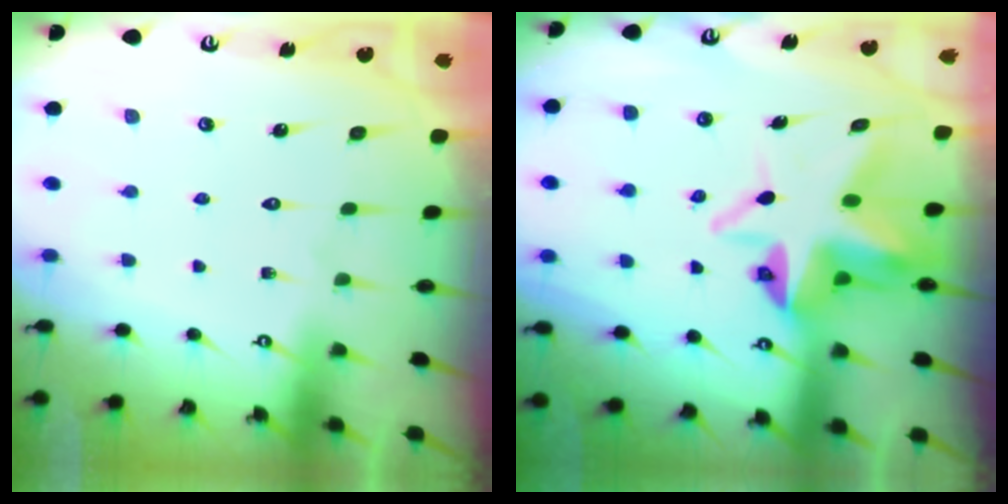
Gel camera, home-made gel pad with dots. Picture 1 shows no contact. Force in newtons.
{"total": 8.1, "press": 7.8, "slide": 1.9}